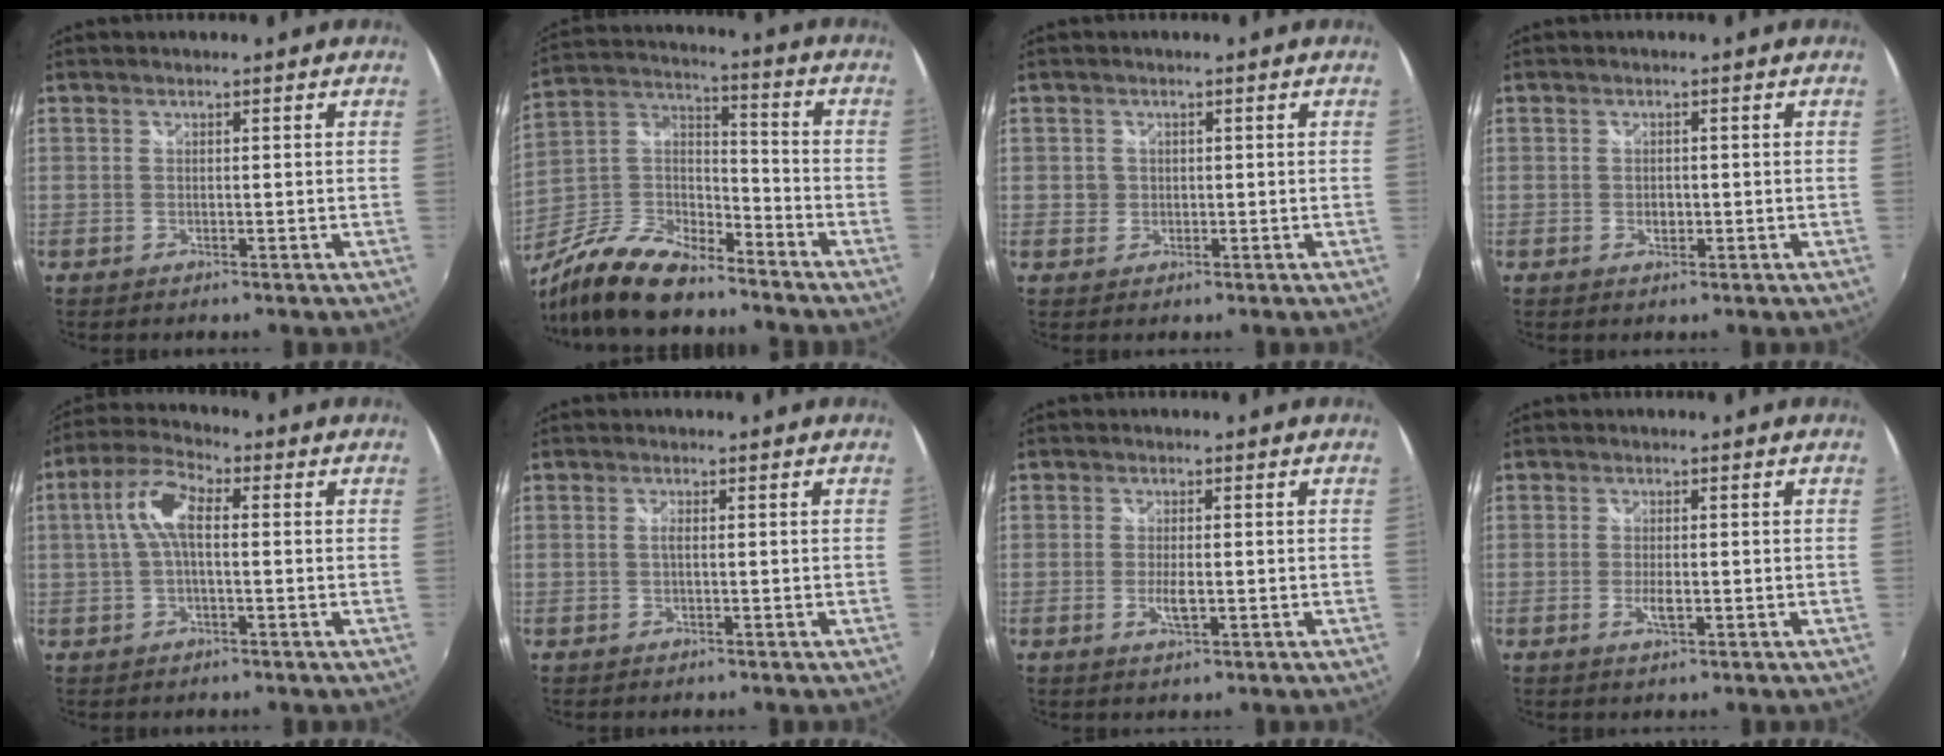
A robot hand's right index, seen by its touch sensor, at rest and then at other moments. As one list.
[{"total": 16.8, "force": [-12.4, 6.1, 9.5], "torque": [-0.216, -0.005, -0.237]}, {"total": 1.9, "force": [-0.1, 1.8, 0.3], "torque": [-0.001, 0.000, -0.003]}, {"total": 1.4, "force": [-0.4, 1.1, 0.8], "torque": [-0.013, 0.000, -0.008]}, {"total": 7.4, "force": [0.5, 2.9, 6.8], "torque": [-0.142, 0.021, 0.008]}, {"total": 0.9, "force": [-0.1, 0.0, 0.9], "torque": [-0.016, 0.002, -0.004]}, {"total": 2.9, "force": [-0.7, 0.9, 2.7], "torque": [-0.052, -0.006, -0.012]}, {"total": 2.2, "force": [-0.6, 0.7, 2.0], "torque": [-0.038, -0.005, -0.010]}]